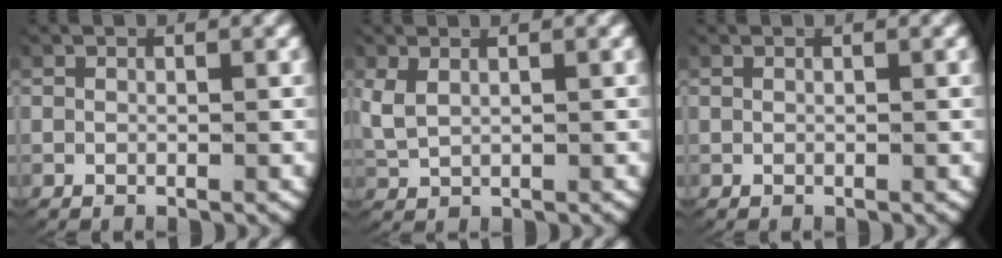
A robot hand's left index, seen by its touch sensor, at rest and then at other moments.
{"total": 3.0, "force": [0.6, 2.4, 1.6], "torque": [-0.052, -0.005, 0.019]}
{"total": 0.0}